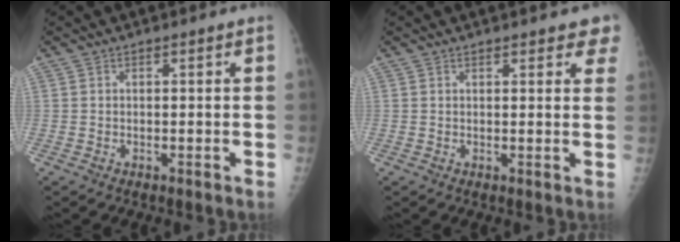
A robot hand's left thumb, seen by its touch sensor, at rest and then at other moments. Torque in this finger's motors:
{"motor_torque": [-0.05, 0.12, 0.13, 0.03, -0.04]}